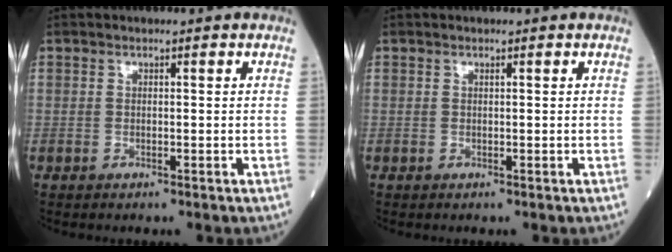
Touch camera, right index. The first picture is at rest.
{"total": 0.0}